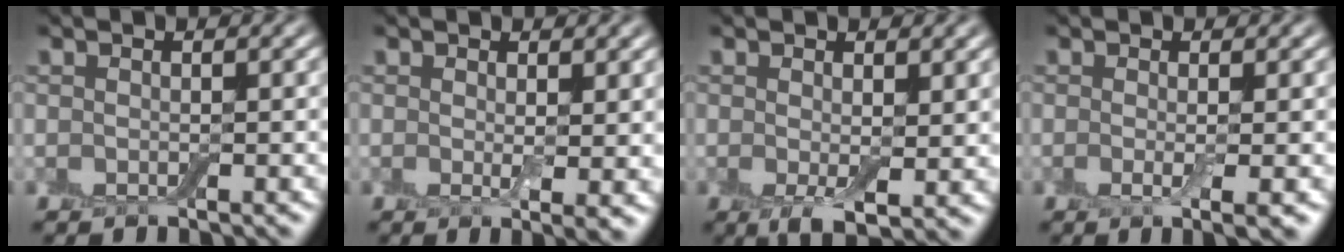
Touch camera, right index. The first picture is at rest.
{"total": 2.0, "force": [0.4, 0.4, 2.0], "torque": [-0.028, -0.012, 0.008]}
{"total": 3.2, "force": [0.0, 1.3, 3.0], "torque": [-0.054, -0.013, 0.000]}
{"total": 2.4, "force": [-0.3, 0.4, 2.3], "torque": [-0.036, -0.007, -0.005]}